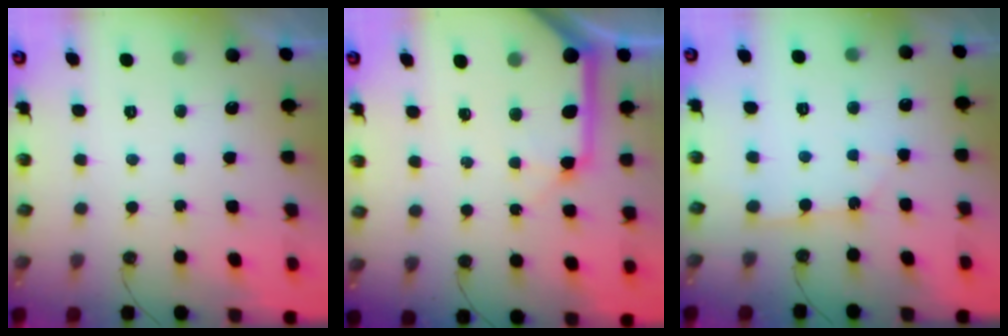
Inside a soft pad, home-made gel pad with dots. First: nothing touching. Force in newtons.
{"total": 15.4, "press": 15.2, "slide": 2.2}
{"total": 2.9, "press": 2.9, "slide": 0.3}